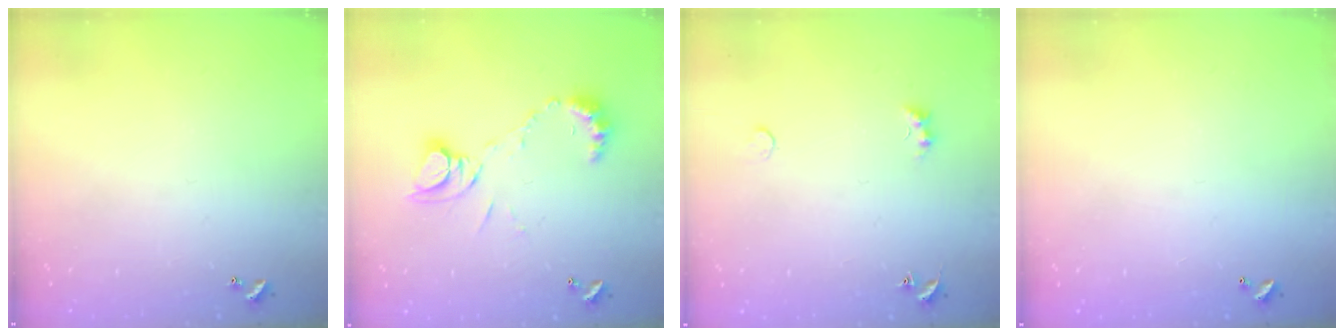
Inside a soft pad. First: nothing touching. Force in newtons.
{"total": 10.0, "press": 10.0, "slide": 0.9}
{"total": 1.9, "press": 1.9, "slide": 0.5}
{"total": 2.9, "press": 2.9, "slide": 0.1}